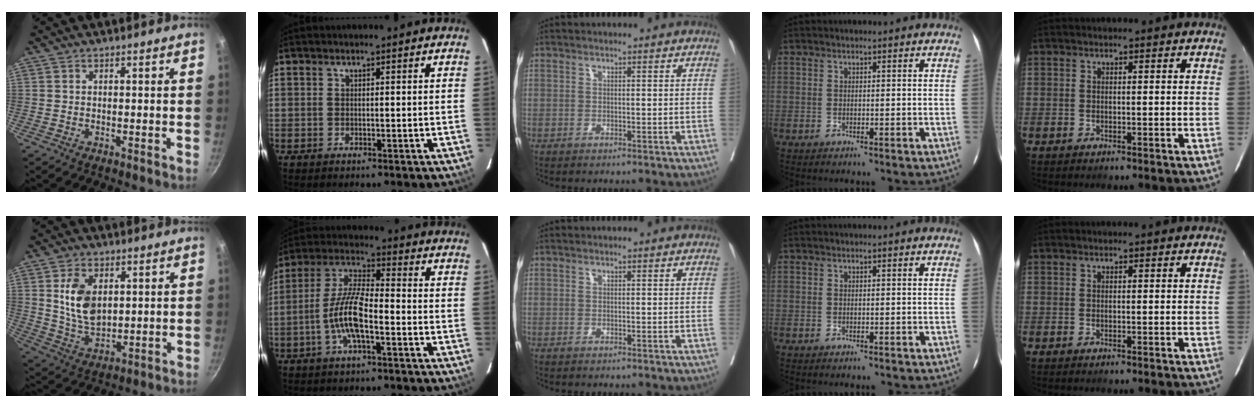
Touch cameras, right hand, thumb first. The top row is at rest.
{"thumb": {"total": 10.0, "force": [2.5, 6.1, 7.5], "torque": [-0.123, -0.019, 0.058]}, "index": {"total": 9.4, "force": [-3.0, 2.1, 8.7], "torque": [-0.182, 0.011, -0.059]}}